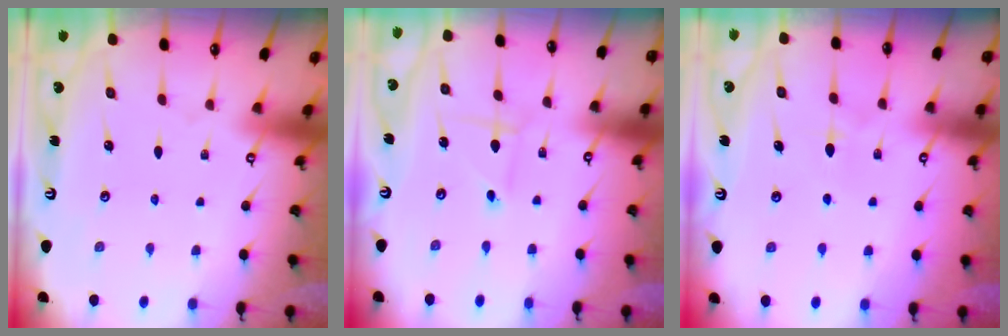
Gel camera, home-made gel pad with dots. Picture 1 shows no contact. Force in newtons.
{"total": 1.4, "press": 1.3, "slide": 0.1}
{"total": 5.5, "press": 5.5, "slide": 0.3}